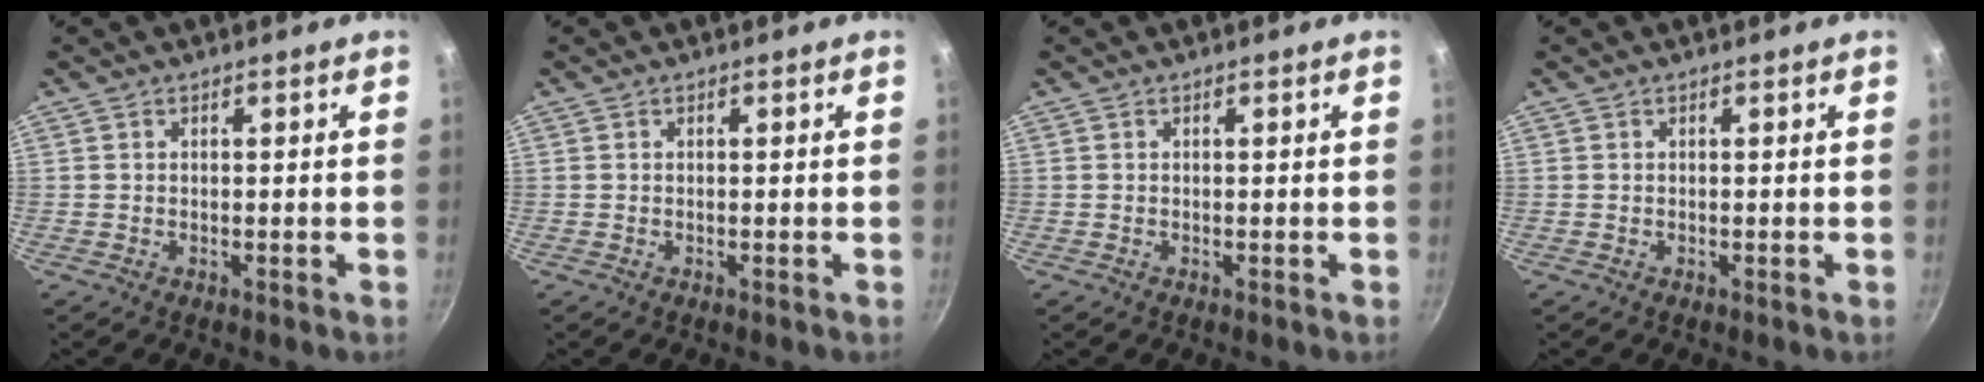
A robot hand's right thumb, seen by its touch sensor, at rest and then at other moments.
{"total": 0.0}
{"total": 0.0}
{"total": 0.0}